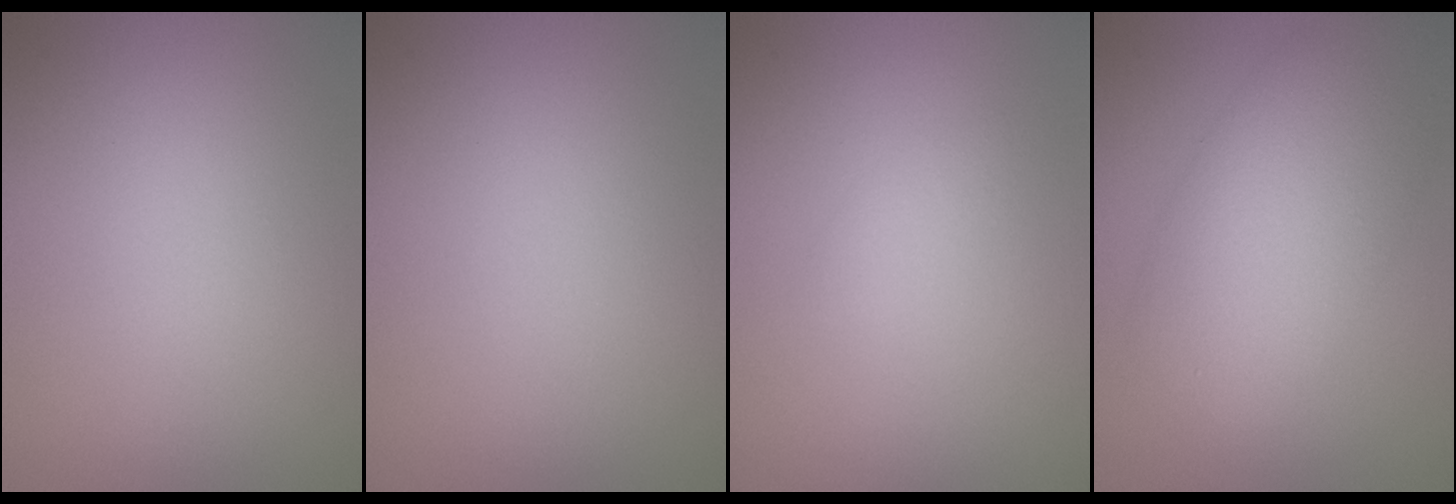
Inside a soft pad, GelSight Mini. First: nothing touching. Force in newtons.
{"total": 0.0}
{"total": 1.0, "press": 1.0, "slide": 0.0}
{"total": 8.0, "press": 7.9, "slide": 0.4}